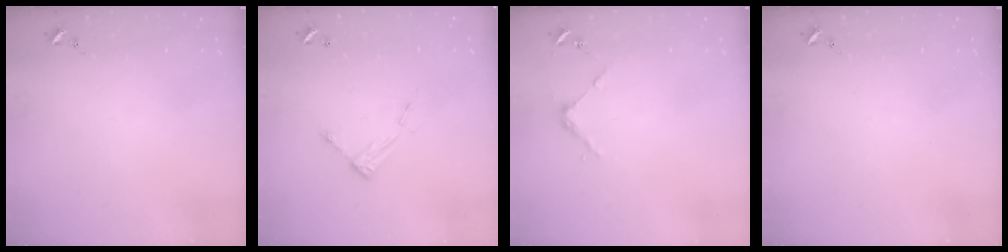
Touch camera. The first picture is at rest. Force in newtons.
{"total": 7.5, "press": 7.5, "slide": 0.3}
{"total": 3.7, "press": 3.7, "slide": 0.3}
{"total": 0.0}